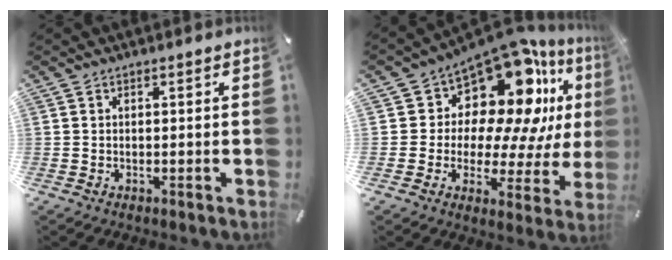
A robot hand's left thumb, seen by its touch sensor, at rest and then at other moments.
{"total": 15.4, "force": [9.4, 8.8, 8.6], "torque": [-0.124, -0.105, 0.159]}